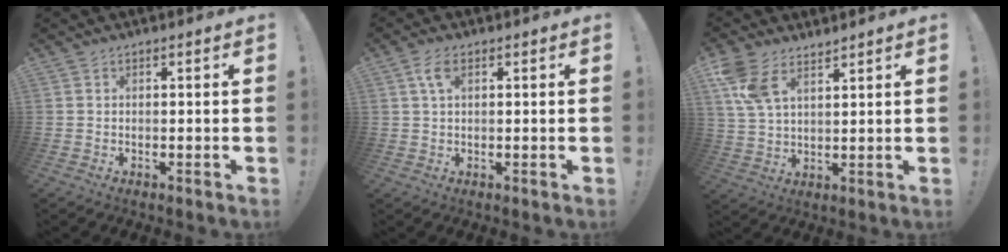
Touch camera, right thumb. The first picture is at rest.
{"total": 4.4, "force": [1.7, 2.1, 3.5], "torque": [-0.065, 0.003, 0.028]}
{"total": 8.4, "force": [5.8, 3.6, 4.8], "torque": [-0.098, -0.021, 0.114]}